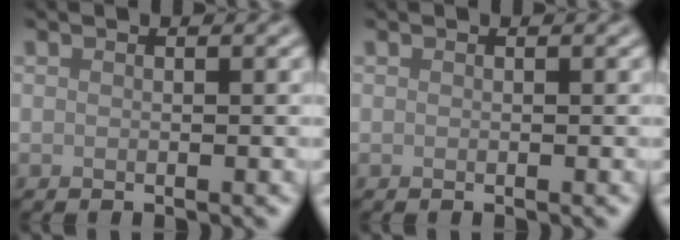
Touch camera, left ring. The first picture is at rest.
{"total": 0.0}